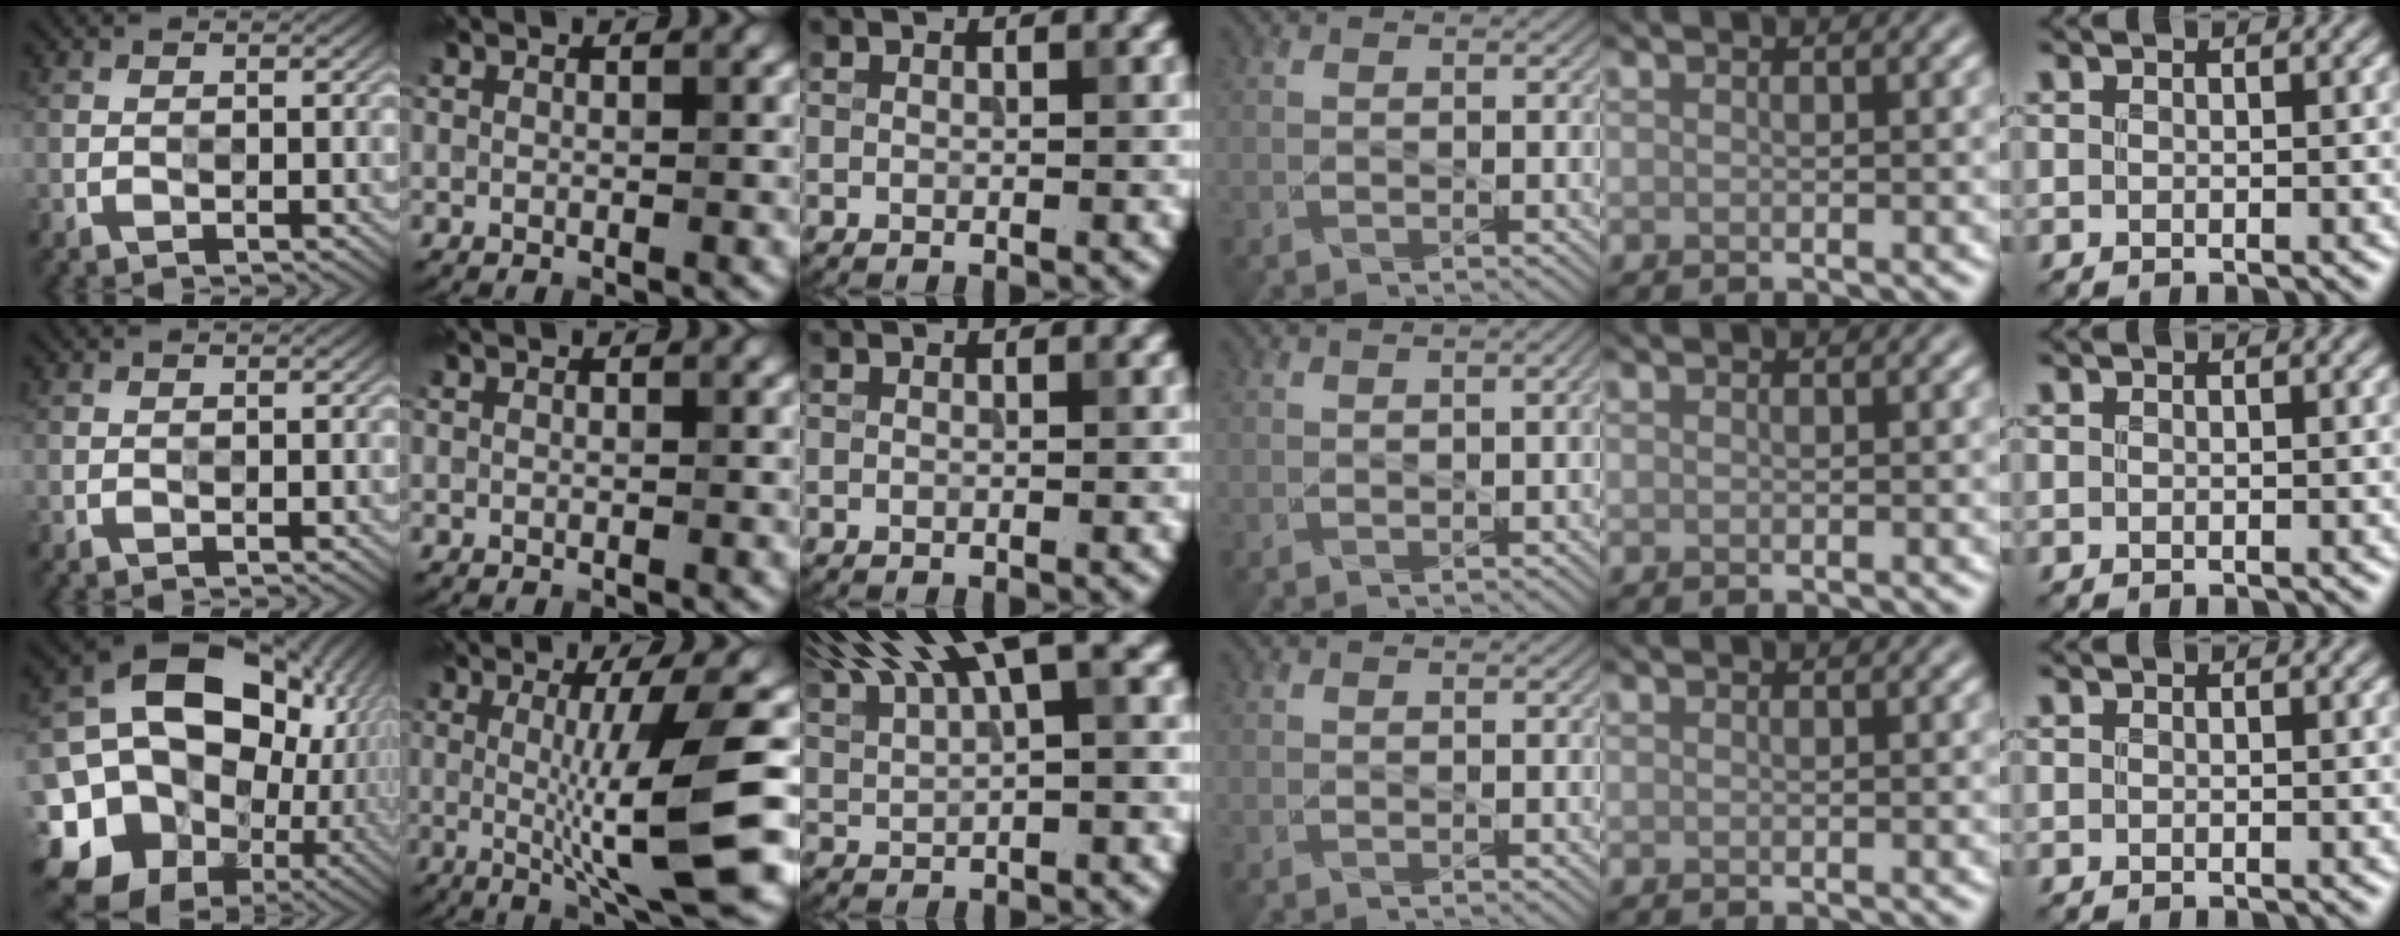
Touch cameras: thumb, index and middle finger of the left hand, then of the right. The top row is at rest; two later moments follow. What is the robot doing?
{"motion": "wipe", "object": "measuring cup"}